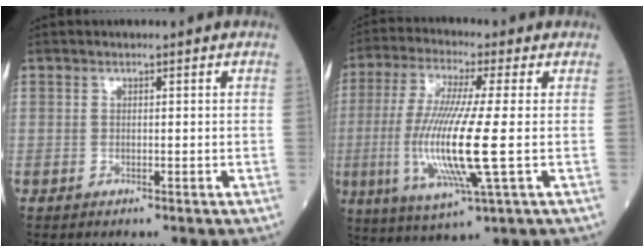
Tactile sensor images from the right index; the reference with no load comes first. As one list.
[{"total": 14.7, "force": [-1.9, 0.5, 14.6], "torque": [-0.308, -0.019, -0.040]}]